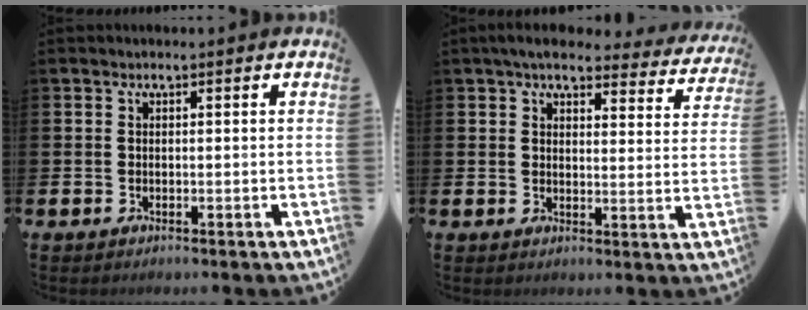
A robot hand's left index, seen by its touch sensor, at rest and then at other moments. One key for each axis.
{"total": 5.0, "fx": 4.5, "fy": 1.5, "fz": 1.6, "tx": -0.039, "ty": -0.025, "tz": 0.077}